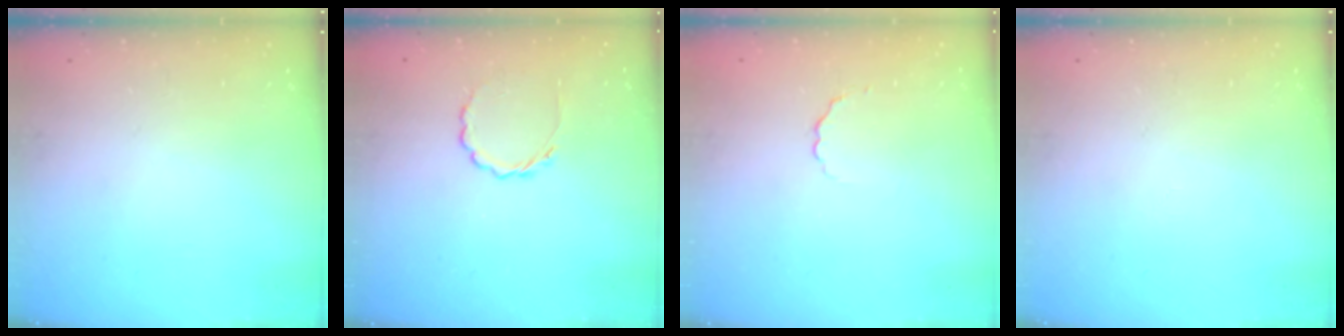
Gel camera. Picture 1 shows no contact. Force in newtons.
{"total": 2.5, "press": 2.2, "slide": 1.1}
{"total": 1.9, "press": 1.7, "slide": 0.8}
{"total": 0.0}